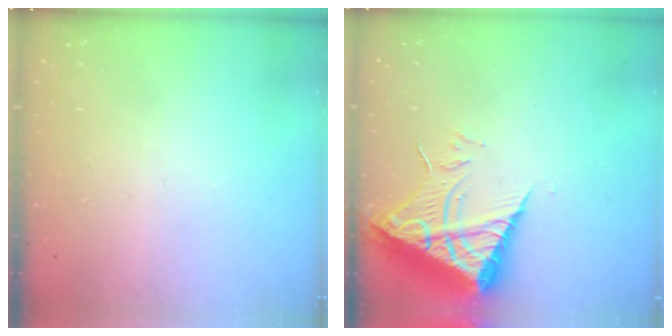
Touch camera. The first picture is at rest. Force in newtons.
{"total": 9.7, "press": 9.6, "slide": 0.8}